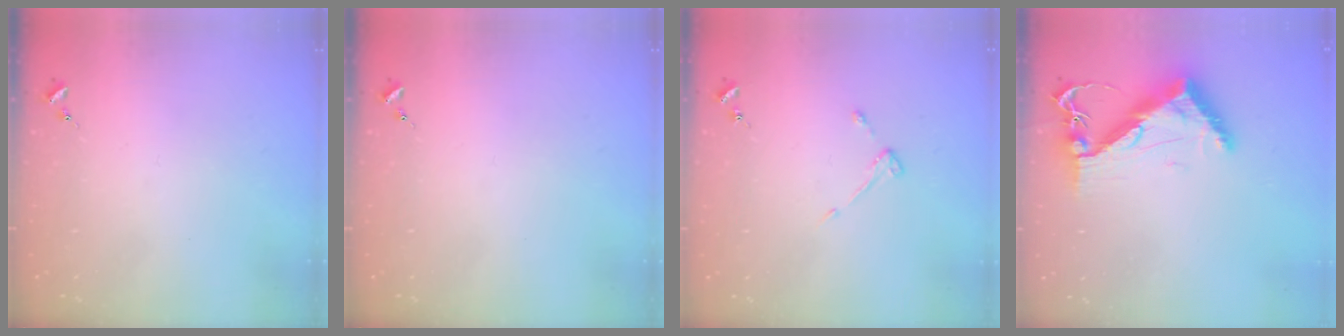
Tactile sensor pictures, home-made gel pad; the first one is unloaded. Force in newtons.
{"total": 0.0}
{"total": 2.8, "press": 2.8, "slide": 0.3}
{"total": 11.4, "press": 11.3, "slide": 1.2}